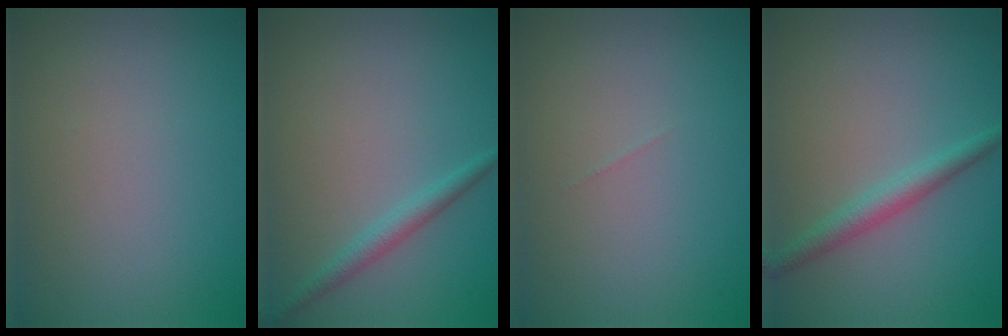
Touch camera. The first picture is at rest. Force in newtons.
{"total": 1.8, "press": 1.8, "slide": 0.1}
{"total": 0.0}
{"total": 2.4, "press": 2.4, "slide": 0.1}